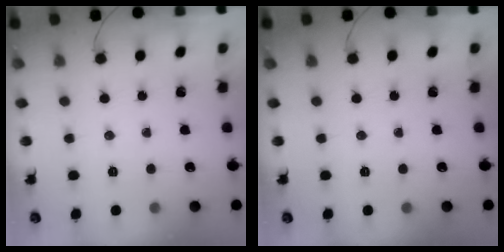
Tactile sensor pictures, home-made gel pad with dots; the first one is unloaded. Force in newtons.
{"total": 0.0}